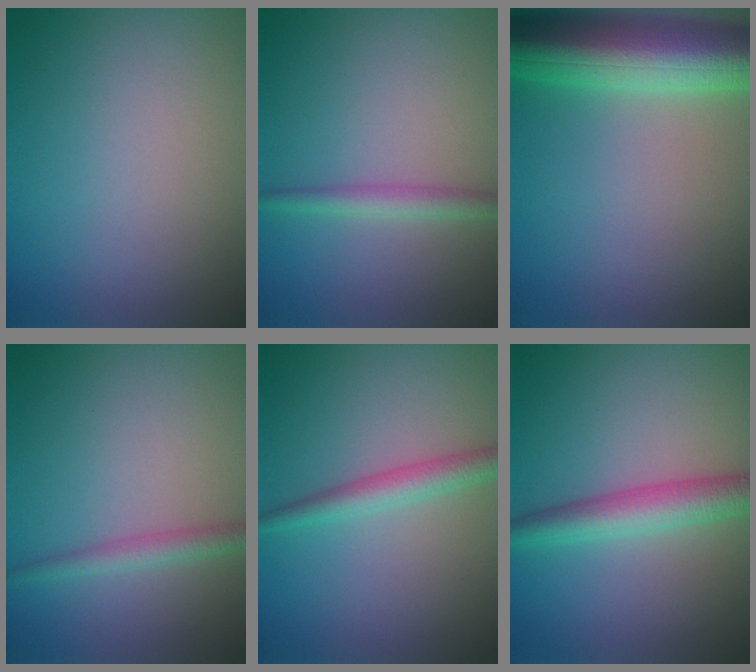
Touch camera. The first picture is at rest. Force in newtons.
{"total": 2.0, "press": 2.0, "slide": 0.1}
{"total": 9.5, "press": 9.5, "slide": 0.3}
{"total": 1.9, "press": 1.9, "slide": 0.0}
{"total": 2.4, "press": 2.4, "slide": 0.0}
{"total": 3.9, "press": 3.9, "slide": 0.1}